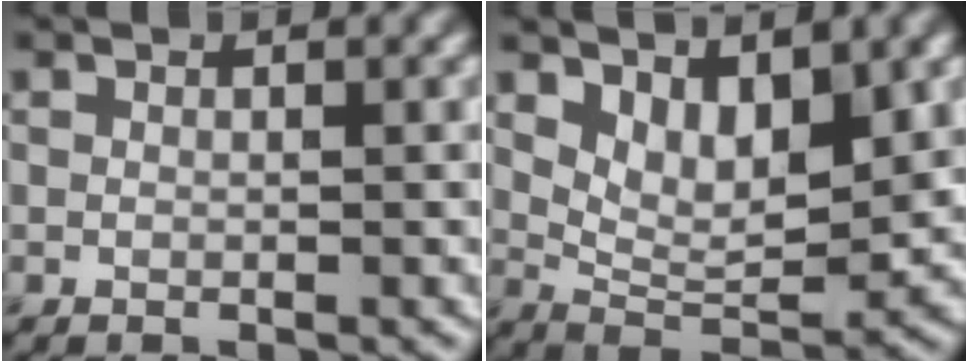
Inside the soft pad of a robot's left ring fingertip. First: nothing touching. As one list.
[{"total": 4.9, "force": [2.3, 2.3, 3.6], "torque": [-0.062, -0.015, 0.044]}]